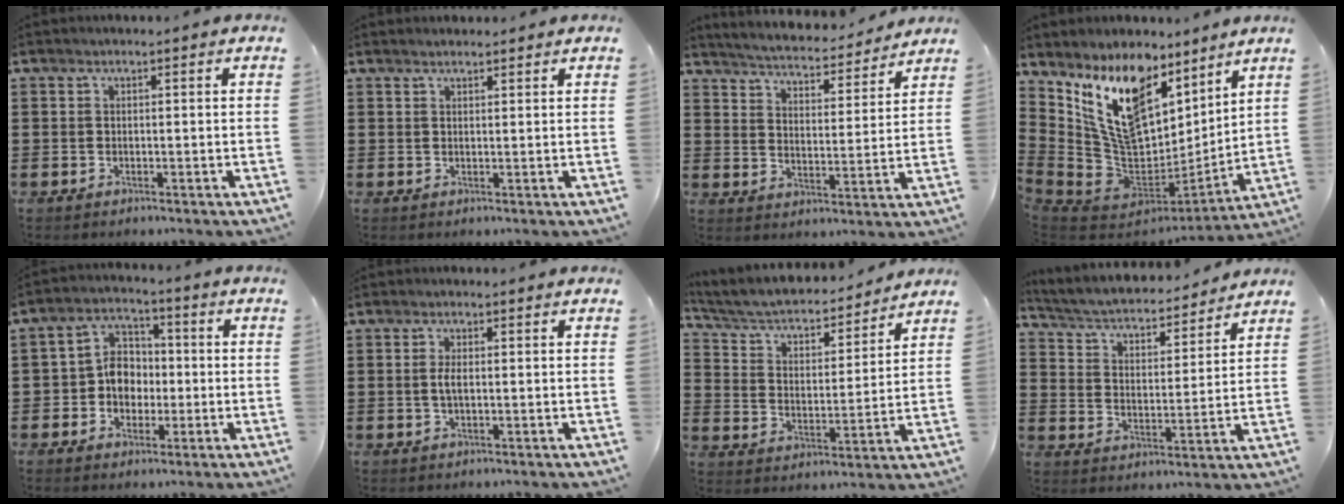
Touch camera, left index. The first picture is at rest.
{"total": 1.1, "force": [1.0, 0.2, 0.2], "torque": [-0.006, 0.000, 0.020]}
{"total": 4.2, "force": [4.2, -0.1, 0.7], "torque": [-0.038, -0.036, 0.066]}
{"total": 15.4, "force": [8.5, 8.5, 9.6], "torque": [-0.247, -0.060, 0.158]}
{"total": 6.5, "force": [-1.0, 5.5, 3.3], "torque": [-0.073, 0.019, -0.019]}
{"total": 2.1, "force": [-0.1, 0.7, 1.9], "torque": [-0.045, -0.002, -0.005]}
{"total": 4.6, "force": [4.0, 1.3, 2.0], "torque": [-0.058, -0.029, 0.060]}
{"total": 4.0, "force": [3.7, 0.6, 1.3], "torque": [-0.046, -0.031, 0.055]}